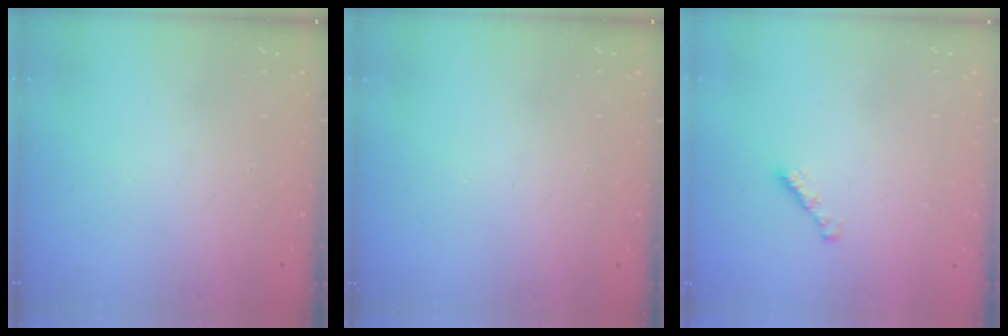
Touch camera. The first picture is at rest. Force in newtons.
{"total": 0.0}
{"total": 1.9, "press": 1.9, "slide": 0.5}